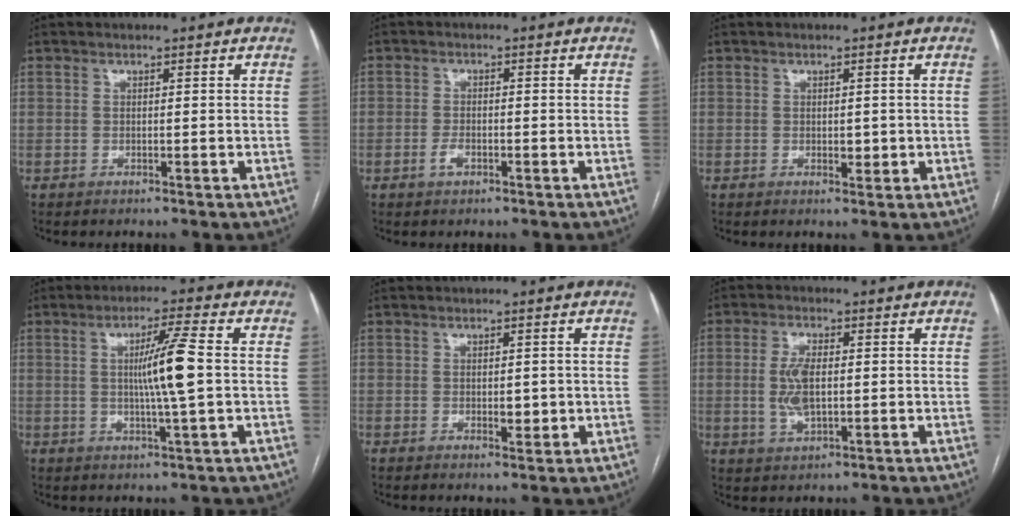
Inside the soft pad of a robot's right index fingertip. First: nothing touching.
{"total": 2.1, "force": [-1.1, 1.3, 1.3], "torque": [-0.025, 0.003, -0.017]}
{"total": 1.9, "force": [-0.1, 1.1, 1.5], "torque": [-0.019, -0.002, 0.002]}
{"total": 7.7, "force": [0.3, -0.8, 7.7], "torque": [-0.133, -0.003, 0.006]}
{"total": 2.4, "force": [-0.2, 1.3, 2.0], "torque": [-0.027, -0.003, 0.002]}
{"total": 5.8, "force": [0.0, 2.4, 5.3], "torque": [-0.115, 0.002, 0.002]}